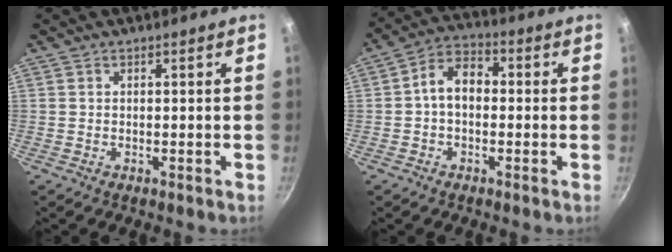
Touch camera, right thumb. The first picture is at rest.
{"total": 7.4, "force": [-0.2, 5.1, 5.4], "torque": [-0.068, 0.029, -0.020]}